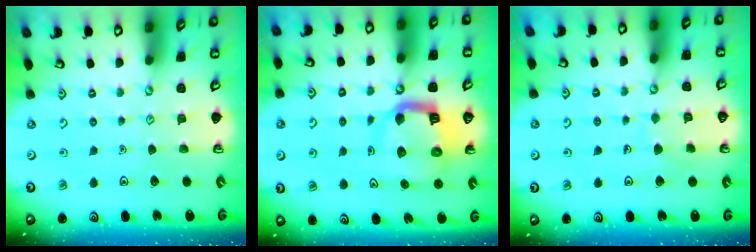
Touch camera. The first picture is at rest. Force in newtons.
{"total": 11.0, "press": 10.9, "slide": 1.3}
{"total": 5.7, "press": 5.7, "slide": 0.2}